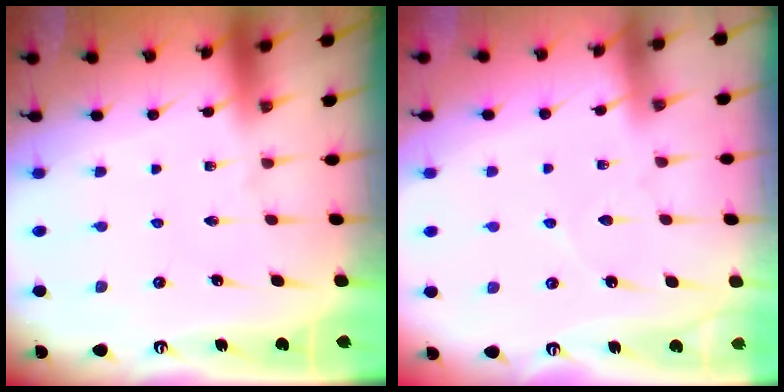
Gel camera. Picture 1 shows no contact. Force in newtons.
{"total": 2.7, "press": 2.7, "slide": 0.3}